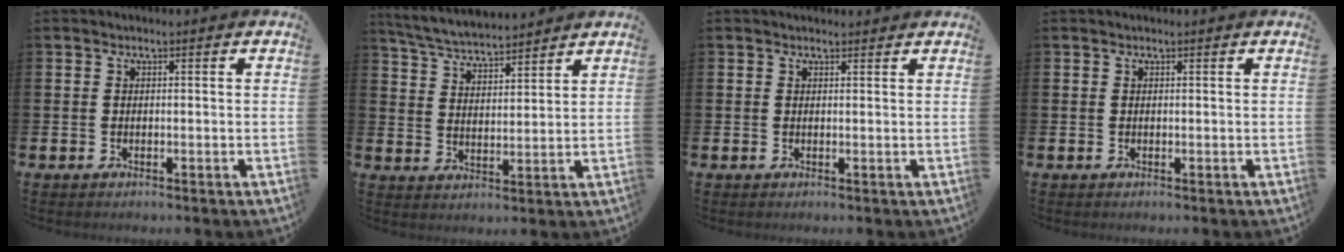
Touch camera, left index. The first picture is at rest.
{"total": 5.2, "force": [5.1, 0.4, 0.7], "torque": [-0.040, -0.032, 0.091]}
{"total": 0.6, "force": [0.6, 0.1, 0.1], "torque": [0.006, -0.002, 0.009]}
{"total": 0.0}